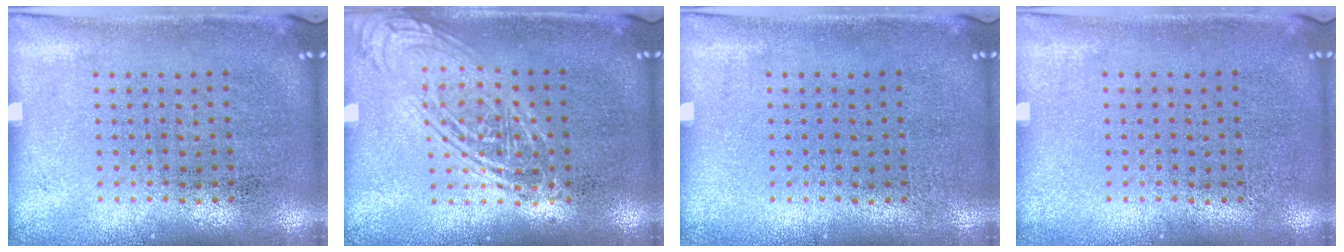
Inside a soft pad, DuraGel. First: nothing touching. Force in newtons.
{"total": 2.4, "press": 2.4, "slide": 0.3}
{"total": 0.0}
{"total": 0.0}